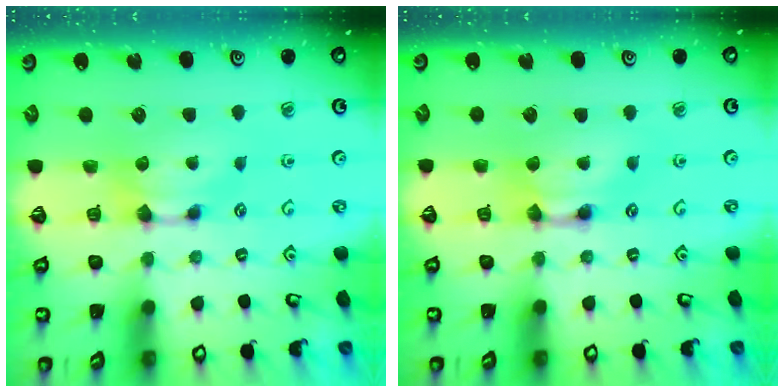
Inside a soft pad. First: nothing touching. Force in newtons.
{"total": 1.9, "press": 1.9, "slide": 0.1}